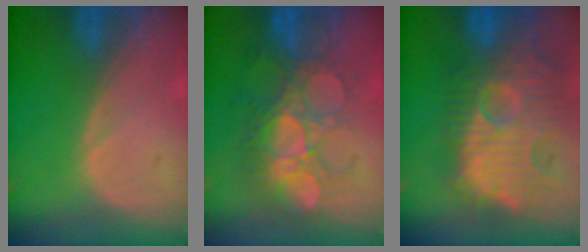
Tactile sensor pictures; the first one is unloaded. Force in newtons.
{"total": 9.0, "press": 8.7, "slide": 2.3}
{"total": 13.8, "press": 12.3, "slide": 6.4}